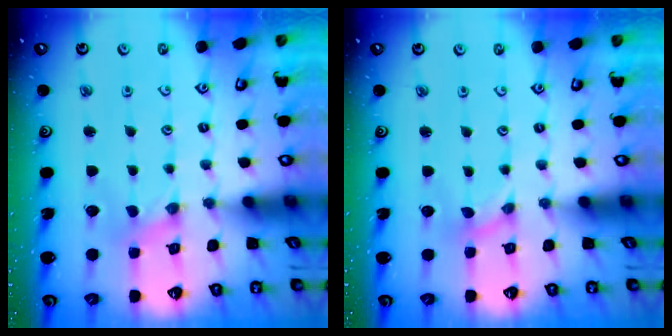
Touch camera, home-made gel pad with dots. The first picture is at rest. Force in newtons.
{"total": 0.0}